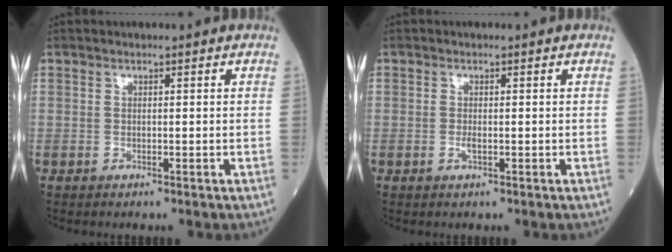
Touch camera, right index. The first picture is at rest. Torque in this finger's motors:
{"motor_torque": [0.44, -0.24, 0.10, 0.04]}